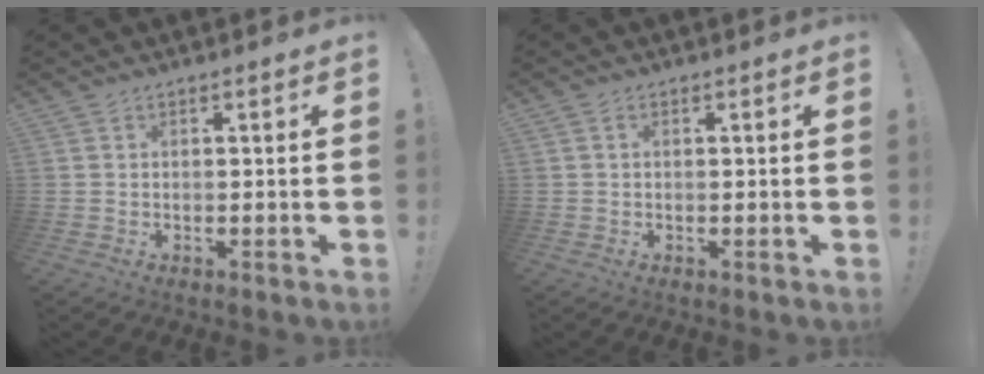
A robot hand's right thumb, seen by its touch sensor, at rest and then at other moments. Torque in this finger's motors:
{"motor_torque": [-0.27, 0.08, -0.14, 0.16, 0.09]}